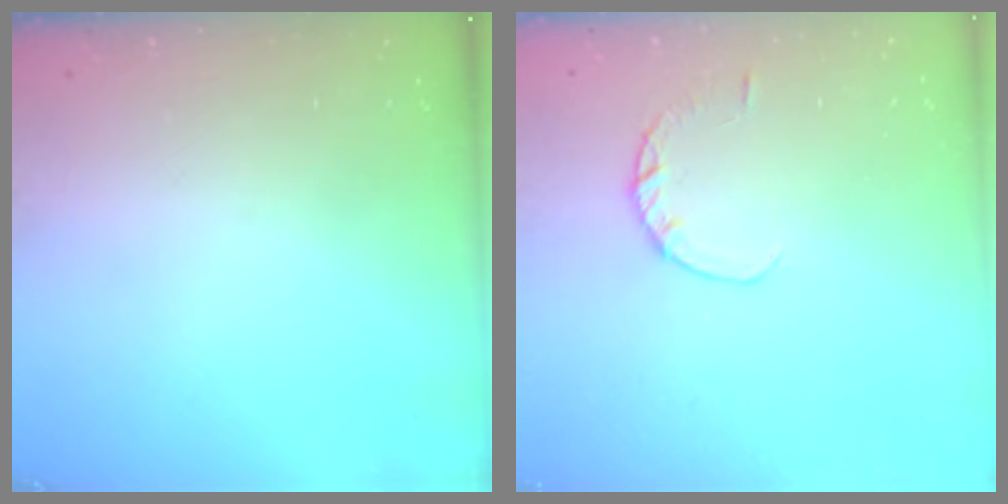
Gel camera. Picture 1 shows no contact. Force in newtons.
{"total": 2.9, "press": 2.8, "slide": 0.4}